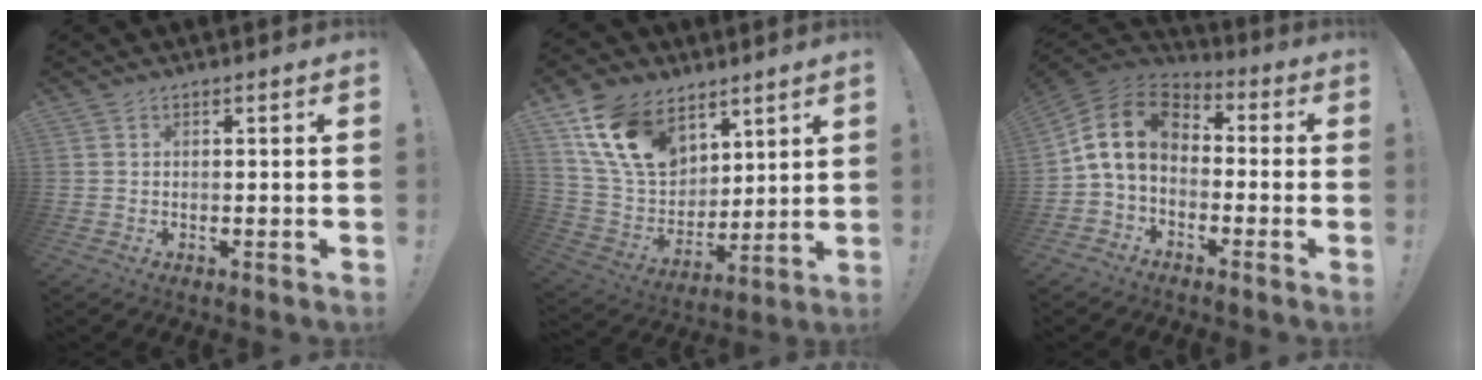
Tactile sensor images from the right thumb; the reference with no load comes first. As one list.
[{"total": 17.9, "force": [10.3, 11.7, 8.8], "torque": [-0.171, -0.044, 0.200]}, {"total": 12.8, "force": [0.9, 8.3, 9.8], "torque": [-0.186, 0.005, 0.018]}]